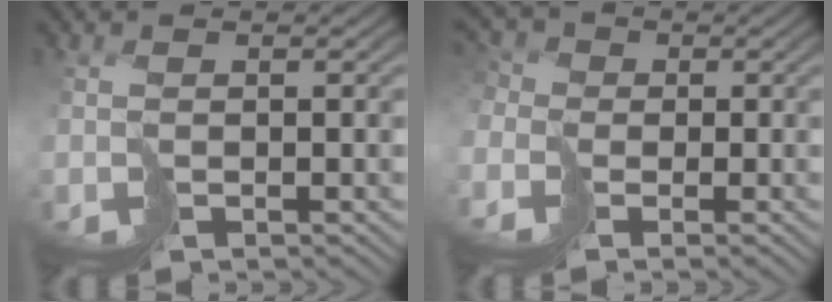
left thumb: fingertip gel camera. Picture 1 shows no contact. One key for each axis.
{"total": 5.0, "fx": -1.1, "fy": 4.2, "fz": 2.5, "tx": -0.082, "ty": 0.009, "tz": -0.029}